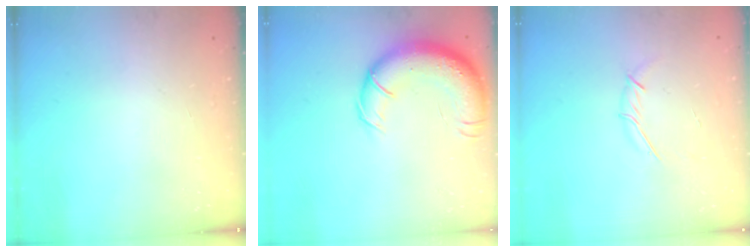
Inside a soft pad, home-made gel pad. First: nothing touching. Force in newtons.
{"total": 16.1, "press": 15.6, "slide": 3.8}
{"total": 4.0, "press": 3.9, "slide": 1.0}